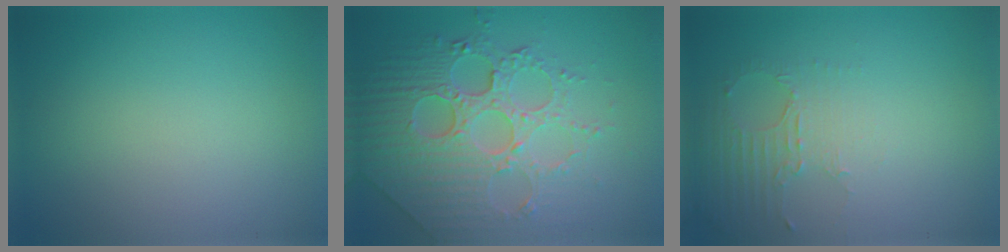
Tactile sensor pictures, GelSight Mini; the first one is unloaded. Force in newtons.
{"total": 8.1, "press": 6.0, "slide": 5.5}
{"total": 2.5, "press": 1.8, "slide": 1.7}